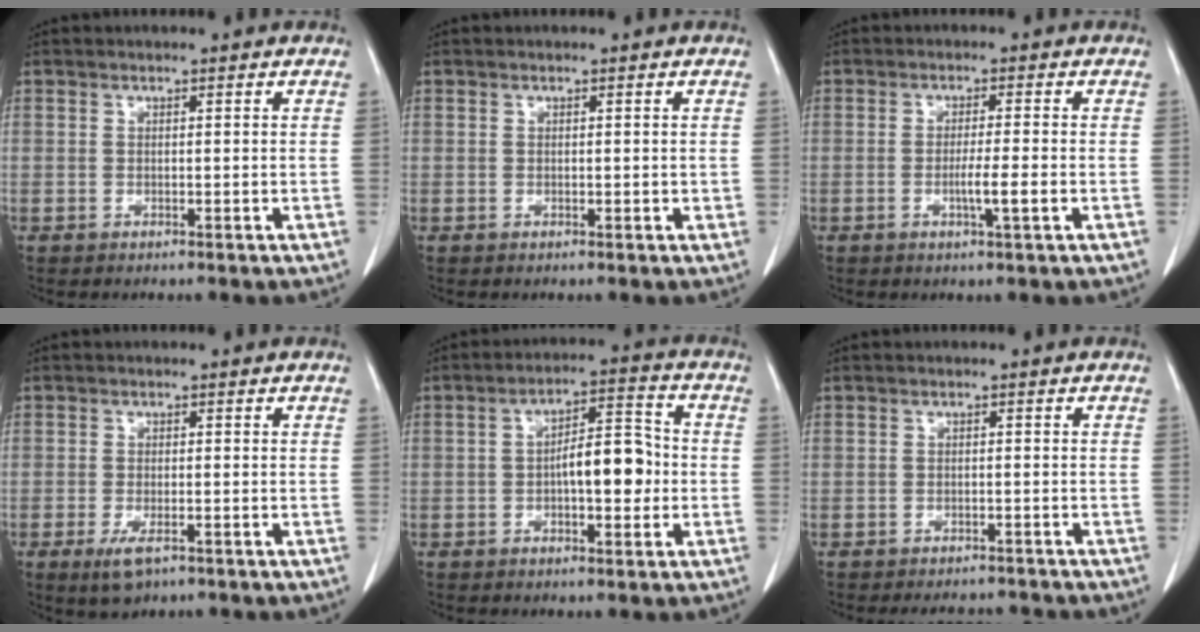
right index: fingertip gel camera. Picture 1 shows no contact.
{"total": 0.6, "force": [0.1, 0.5, 0.4], "torque": [-0.005, 0.000, 0.004]}
{"total": 3.7, "force": [-1.1, -0.3, 3.5], "torque": [-0.063, -0.005, -0.016]}
{"total": 3.7, "force": [-2.0, 1.3, 2.9], "torque": [-0.056, -0.006, -0.025]}
{"total": 8.3, "force": [-1.1, 2.9, 7.7], "torque": [-0.125, 0.021, -0.017]}
{"total": 4.5, "force": [-4.1, 1.7, 0.6], "torque": [-0.001, -0.003, -0.052]}